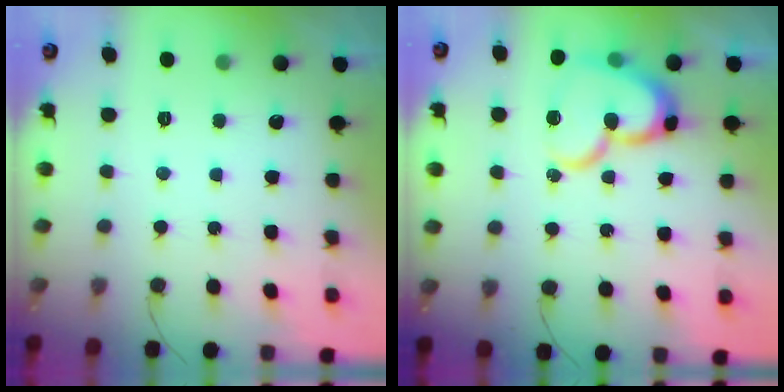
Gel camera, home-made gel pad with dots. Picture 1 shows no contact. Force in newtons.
{"total": 16.3, "press": 16.3, "slide": 1.4}